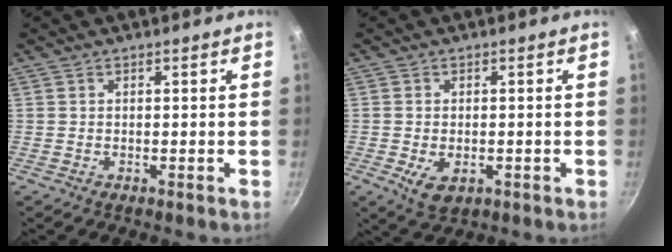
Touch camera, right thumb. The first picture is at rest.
{"total": 4.9, "force": [-1.4, 3.1, 3.6], "torque": [-0.057, -0.007, -0.017]}